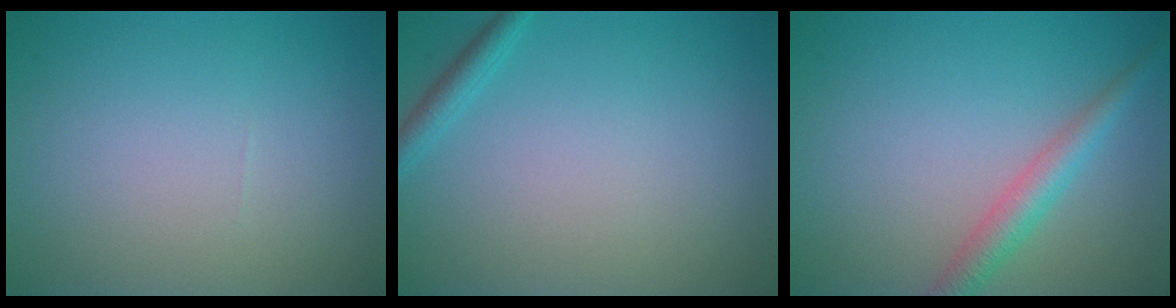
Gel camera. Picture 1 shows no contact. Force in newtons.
{"total": 1.5, "press": 1.5, "slide": 0.2}
{"total": 2.8, "press": 2.8, "slide": 0.1}